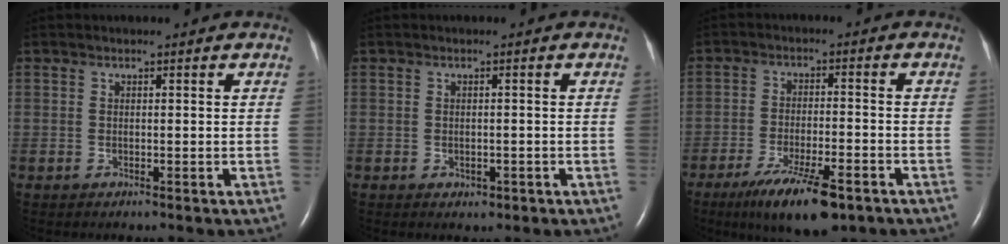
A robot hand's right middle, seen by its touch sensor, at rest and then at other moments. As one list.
[{"total": 1.3, "force": [-0.6, 1.0, 0.7], "torque": [-0.010, 0.001, -0.002]}, {"total": 11.0, "force": [-7.0, 2.2, 8.1], "torque": [-0.145, -0.022, -0.112]}]